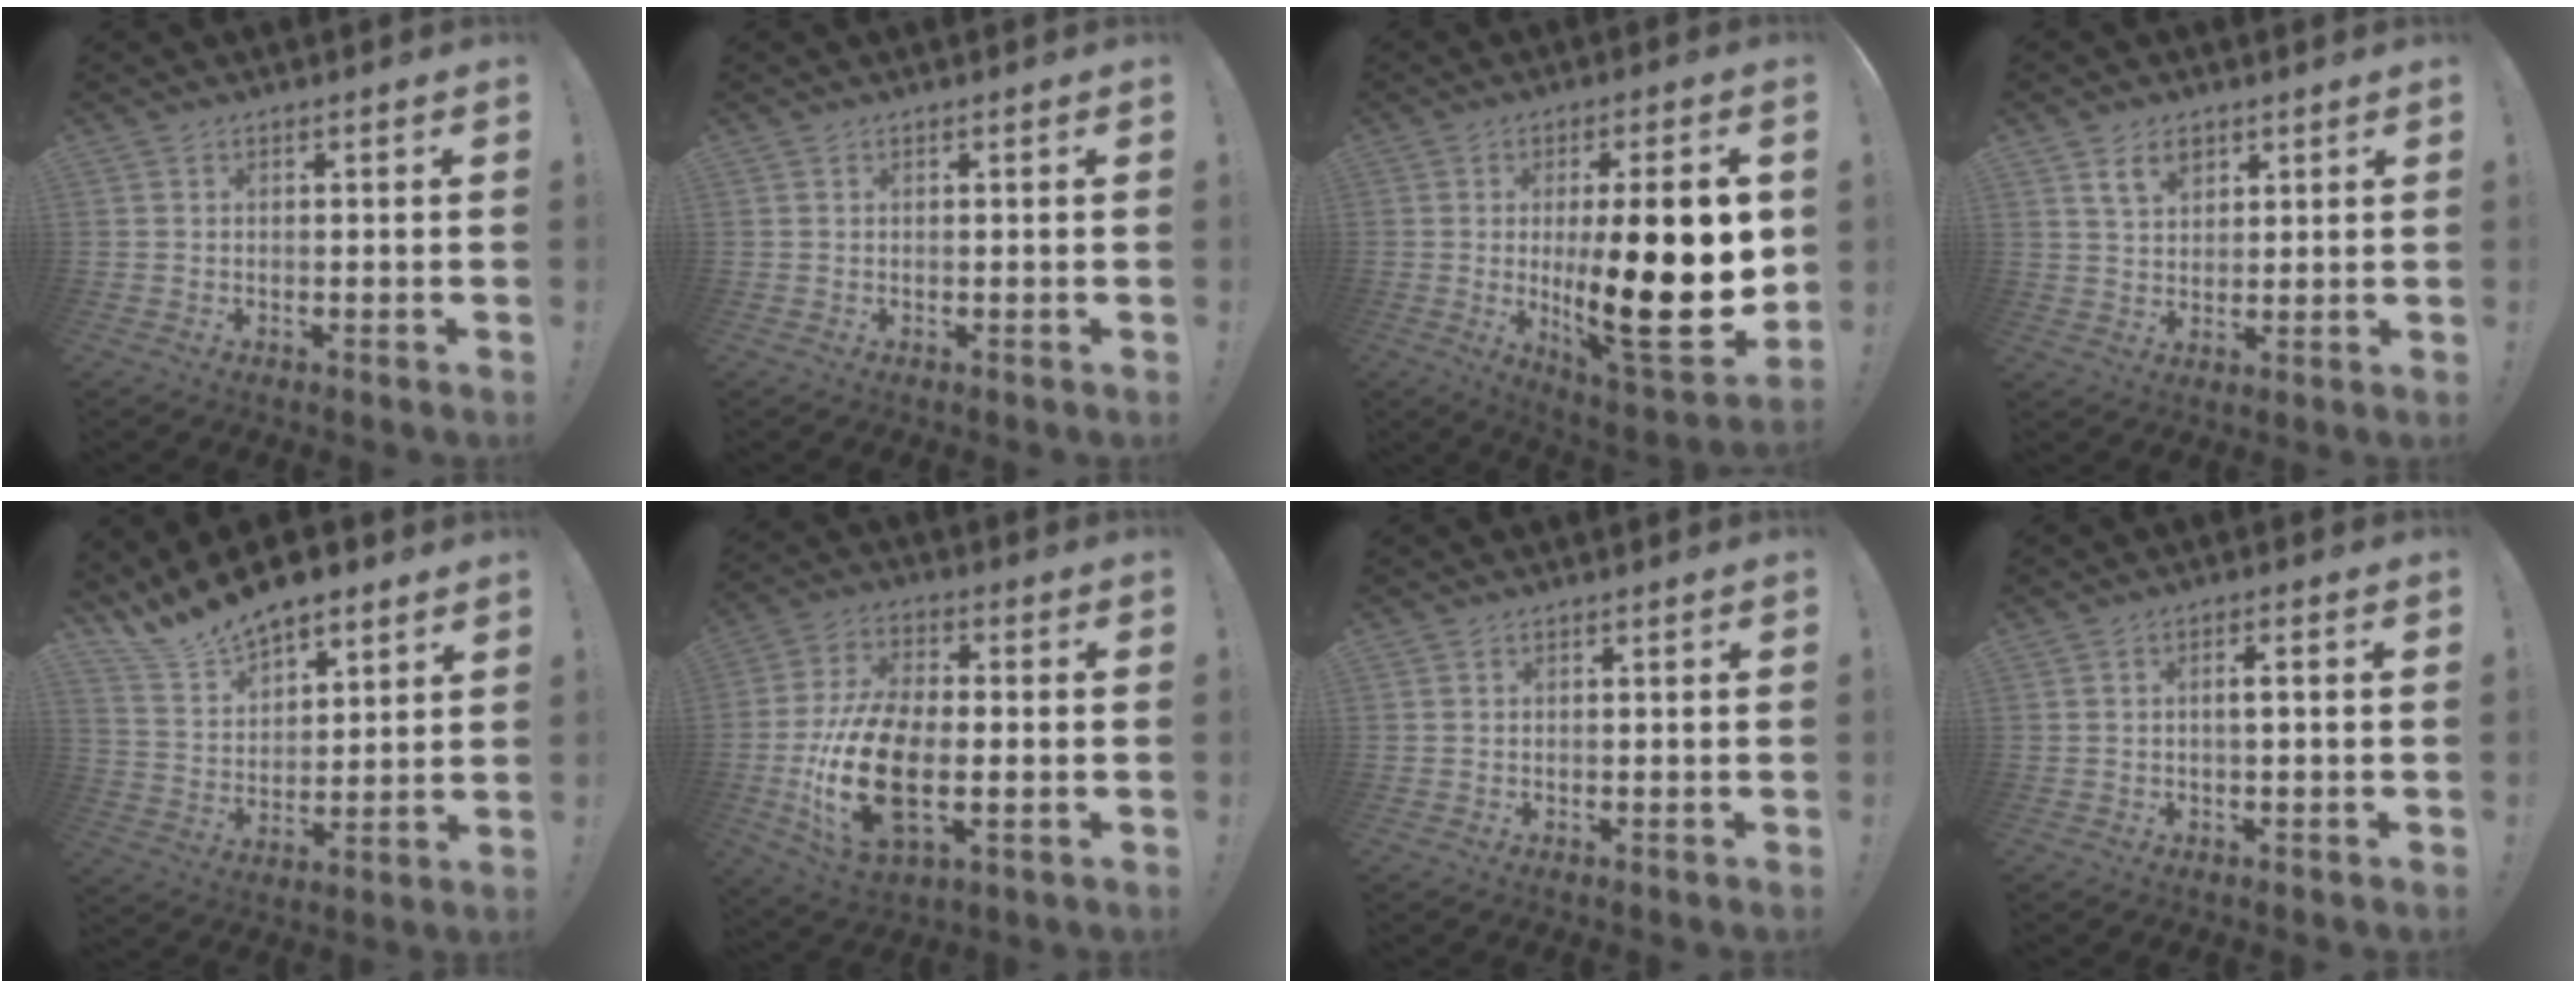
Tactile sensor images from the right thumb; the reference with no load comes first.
{"total": 0.0}
{"total": 26.1, "force": [0.2, 7.3, 25.1], "torque": [-0.394, -0.026, 0.010]}
{"total": 7.0, "force": [4.1, 4.5, 3.4], "torque": [-0.050, -0.011, 0.075]}
{"total": 12.7, "force": [11.3, 4.6, 3.5], "torque": [-0.096, -0.085, 0.212]}
{"total": 19.9, "force": [-3.8, 11.1, 16.0], "torque": [-0.324, 0.008, -0.058]}
{"total": 0.0}
{"total": 2.2, "force": [-0.4, 0.1, 2.1], "torque": [-0.038, 0.002, -0.010]}